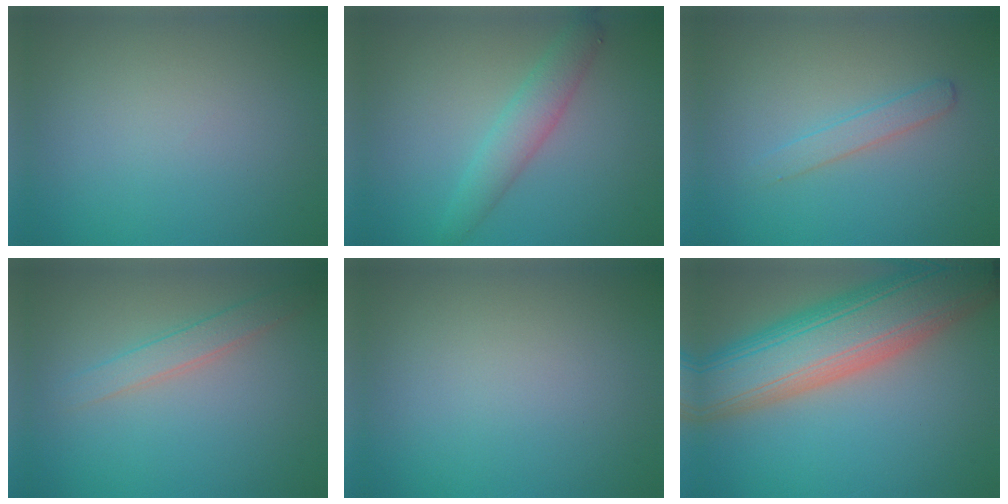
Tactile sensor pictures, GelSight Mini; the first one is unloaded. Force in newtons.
{"total": 2.8, "press": 2.8, "slide": 0.1}
{"total": 1.6, "press": 1.6, "slide": 0.0}
{"total": 2.1, "press": 2.1, "slide": 0.0}
{"total": 0.0}
{"total": 11.7, "press": 11.6, "slide": 0.7}